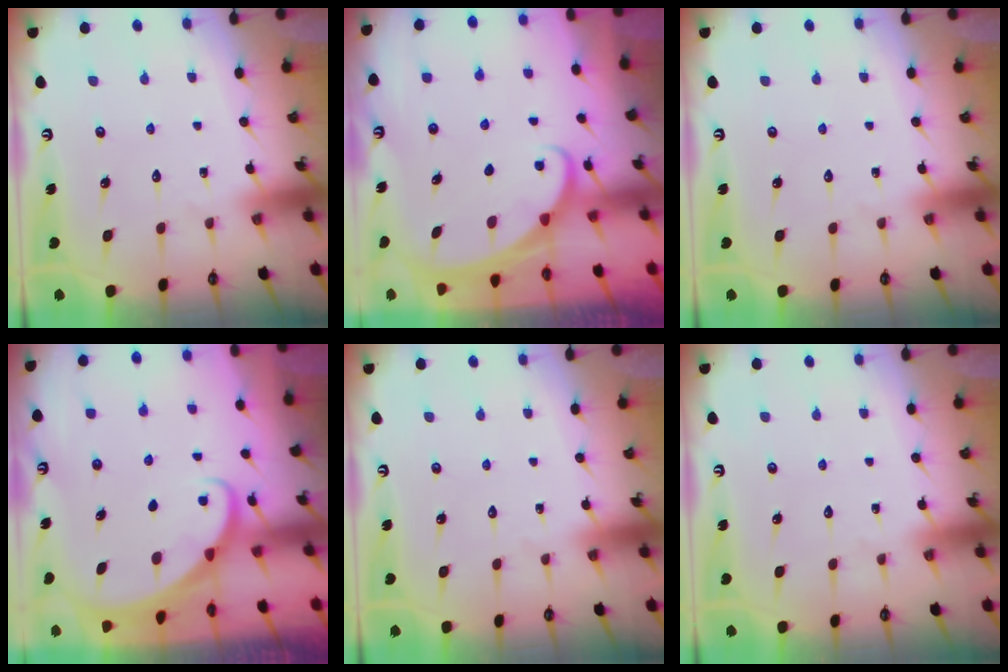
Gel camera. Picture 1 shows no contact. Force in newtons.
{"total": 1.7, "press": 1.7, "slide": 0.1}
{"total": 0.0}
{"total": 1.7, "press": 1.7, "slide": 0.1}
{"total": 0.0}
{"total": 0.0}